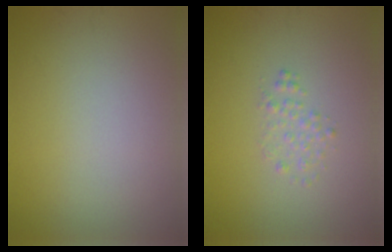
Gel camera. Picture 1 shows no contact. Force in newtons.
{"total": 1.2, "press": 1.2, "slide": 0.0}